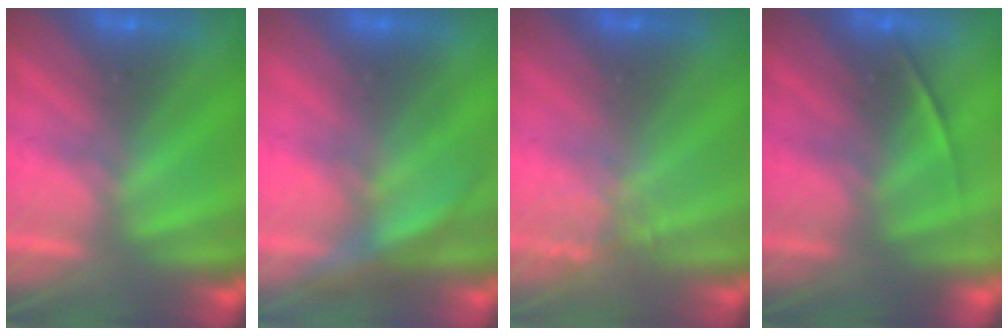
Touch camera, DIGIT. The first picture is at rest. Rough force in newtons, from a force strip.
{"total": 3.2}
{"total": 2.7}
{"total": 1.9}